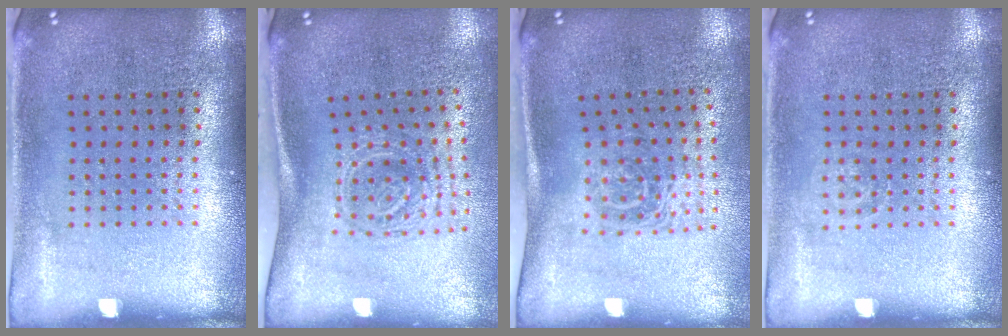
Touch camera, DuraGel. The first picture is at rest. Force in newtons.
{"total": 1.8, "press": 1.3, "slide": 1.3}
{"total": 1.7, "press": 1.2, "slide": 1.2}
{"total": 0.8, "press": 0.7, "slide": 0.1}